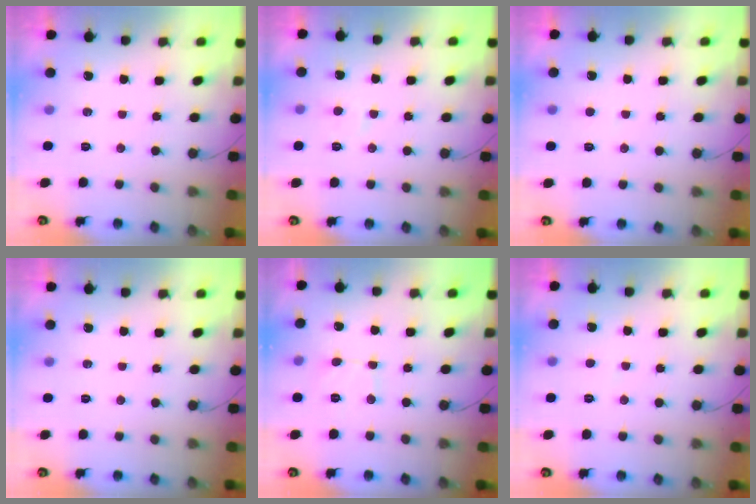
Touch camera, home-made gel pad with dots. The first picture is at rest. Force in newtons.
{"total": 3.6, "press": 3.6, "slide": 0.2}
{"total": 2.4, "press": 2.4, "slide": 0.2}
{"total": 0.0}
{"total": 5.5, "press": 5.5, "slide": 0.4}
{"total": 1.8, "press": 1.8, "slide": 0.2}